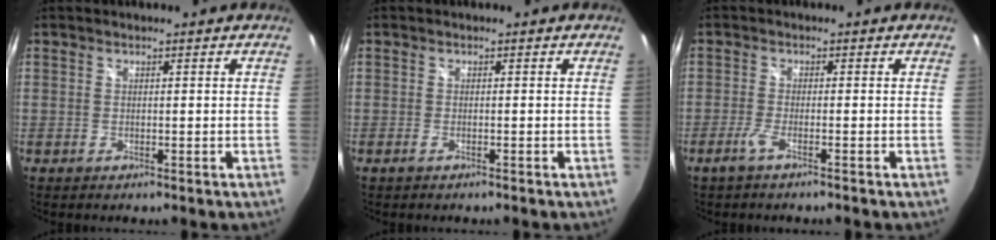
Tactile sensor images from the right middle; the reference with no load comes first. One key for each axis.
{"total": 0.9, "fx": -0.7, "fy": 0.1, "fz": 0.6, "tx": -0.012, "ty": -0.001, "tz": -0.013}
{"total": 2.5, "fx": -1.7, "fy": -0.1, "fz": 1.8, "tx": -0.047, "ty": -0.004, "tz": -0.037}